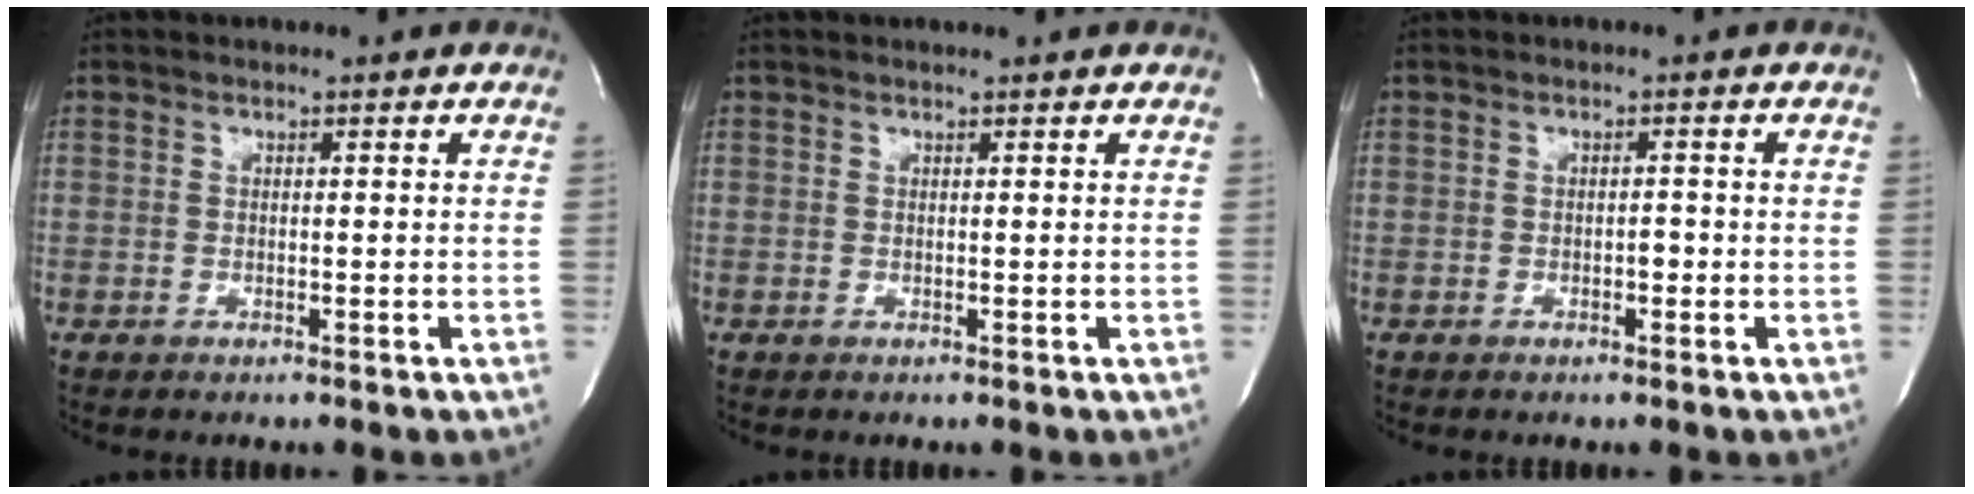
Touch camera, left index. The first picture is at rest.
{"total": 1.6, "force": [1.5, 0.0, 0.5], "torque": [-0.007, 0.013, 0.020]}
{"total": 1.0, "force": [-0.5, 0.4, 0.7], "torque": [-0.009, -0.001, -0.010]}